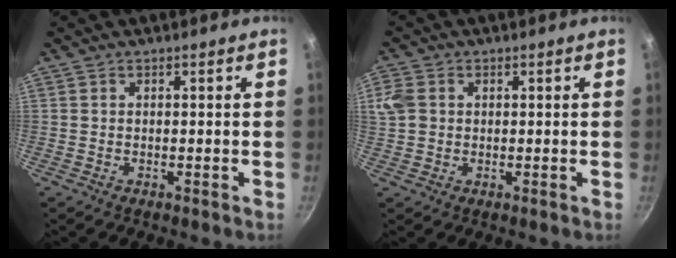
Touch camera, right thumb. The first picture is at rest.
{"total": 2.5, "force": [0.6, 2.0, 1.4], "torque": [-0.026, 0.004, 0.012]}